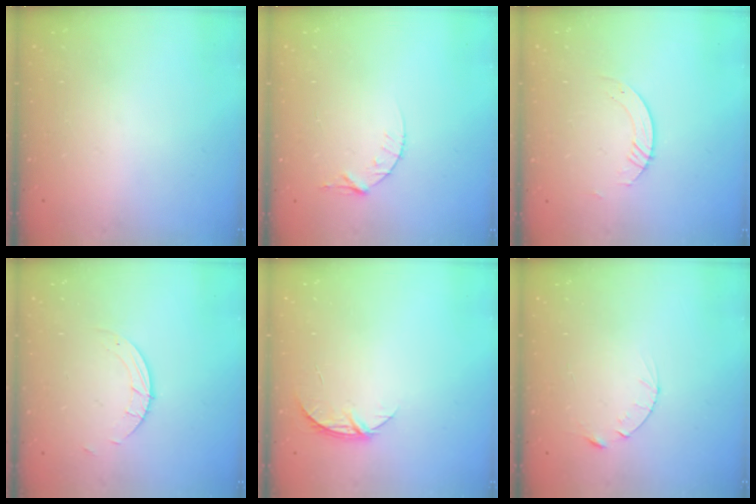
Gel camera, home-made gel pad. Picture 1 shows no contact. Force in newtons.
{"total": 4.3, "press": 4.3, "slide": 0.5}
{"total": 2.2, "press": 2.2, "slide": 0.2}
{"total": 1.5, "press": 1.5, "slide": 0.1}
{"total": 4.6, "press": 4.6, "slide": 0.5}
{"total": 4.1, "press": 4.0, "slide": 0.4}